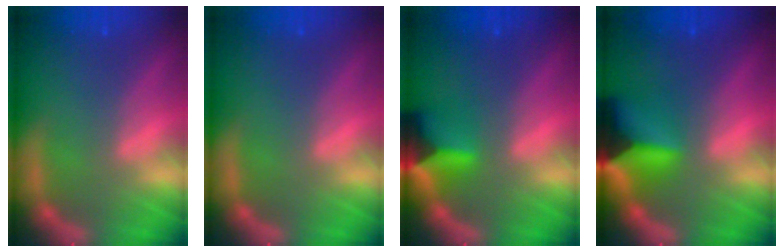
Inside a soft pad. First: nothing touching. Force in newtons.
{"total": 0.0}
{"total": 4.9}
{"total": 8.4}